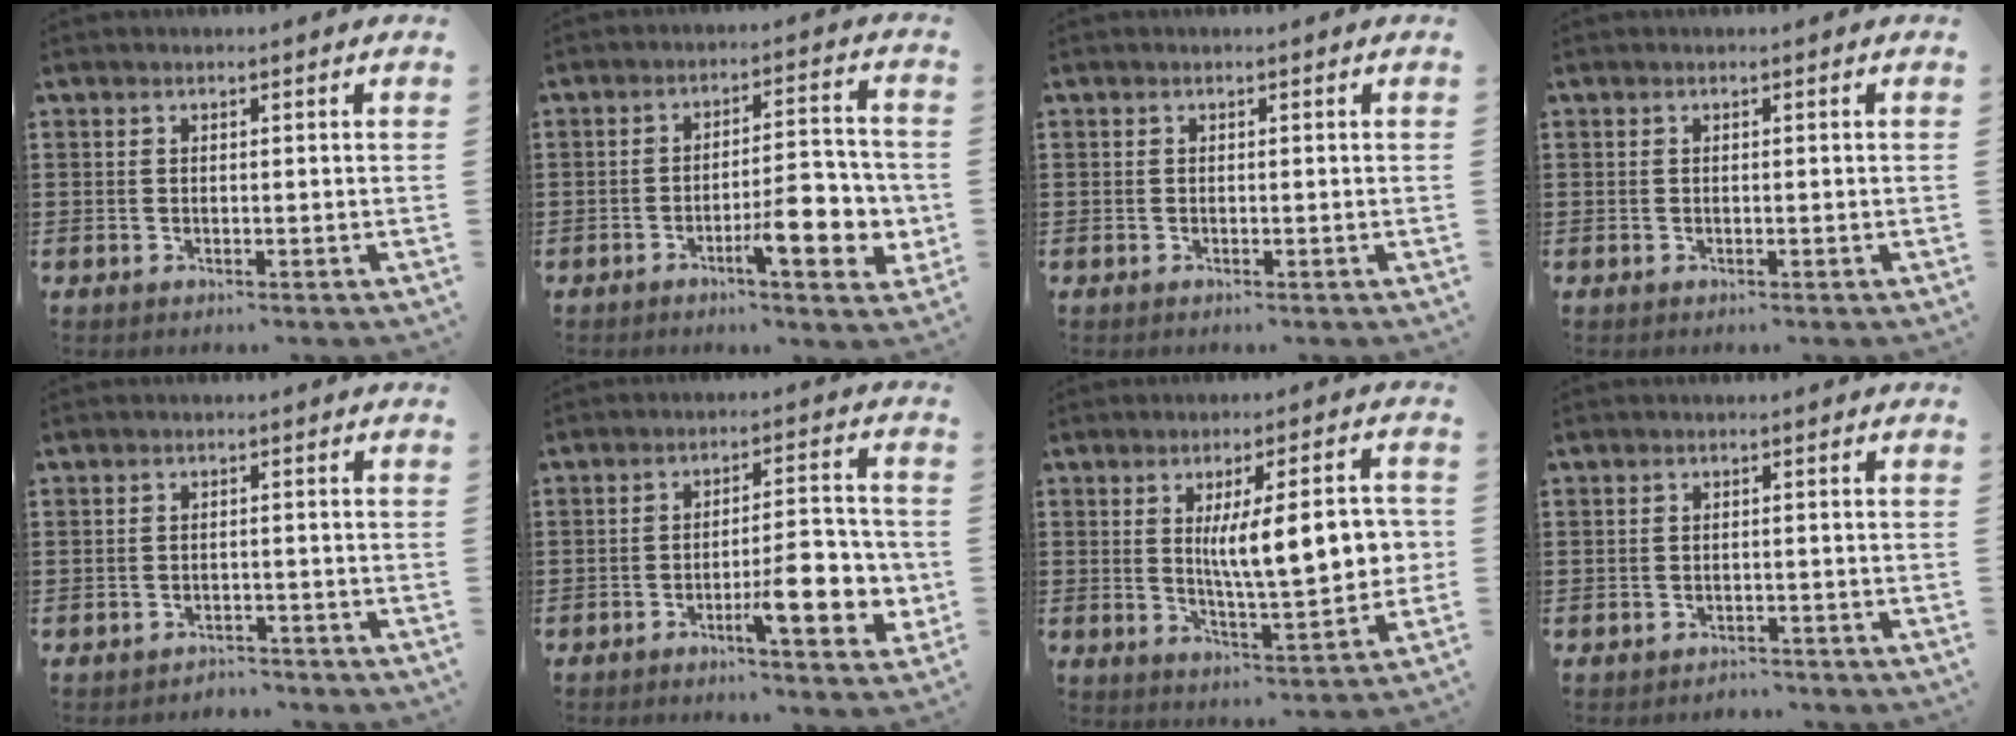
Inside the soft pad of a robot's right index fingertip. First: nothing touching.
{"total": 8.9, "force": [-3.3, 2.7, 7.8], "torque": [-0.106, 0.001, -0.053]}
{"total": 0.0}
{"total": 0.0}
{"total": 2.0, "force": [-2.0, 0.3, -0.3], "torque": [-0.001, 0.003, -0.047]}
{"total": 9.6, "force": [-3.4, 2.8, 8.5], "torque": [-0.115, 0.001, -0.052]}
{"total": 11.8, "force": [1.3, 3.4, 11.2], "torque": [-0.170, -0.003, 0.016]}
{"total": 1.4, "force": [-1.3, 0.3, -0.2], "torque": [0.000, 0.004, -0.032]}